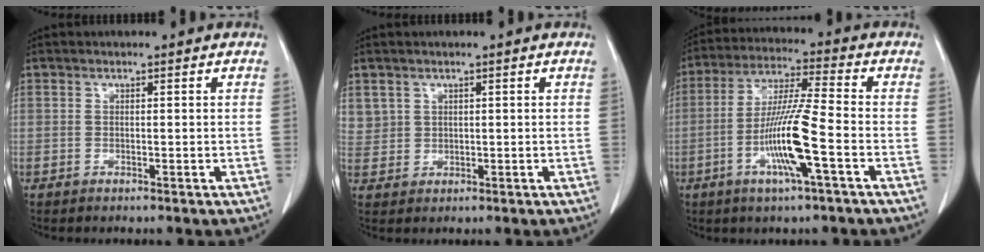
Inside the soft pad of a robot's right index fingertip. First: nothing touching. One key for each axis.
{"total": 3.6, "fx": 1.9, "fy": 3.1, "fz": 0.4, "tx": -0.002, "ty": 0.005, "tz": 0.042}
{"total": 11.7, "fx": -3.7, "fy": -0.1, "fz": 11.1, "tx": -0.218, "ty": -0.008, "tz": -0.075}